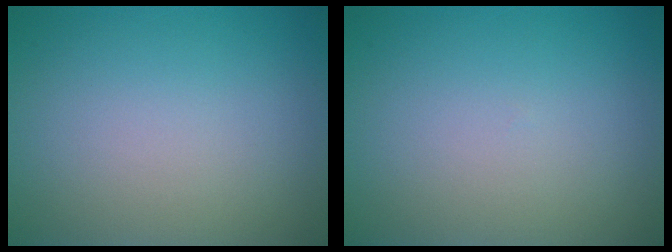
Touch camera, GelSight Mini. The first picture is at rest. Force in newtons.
{"total": 0.0}